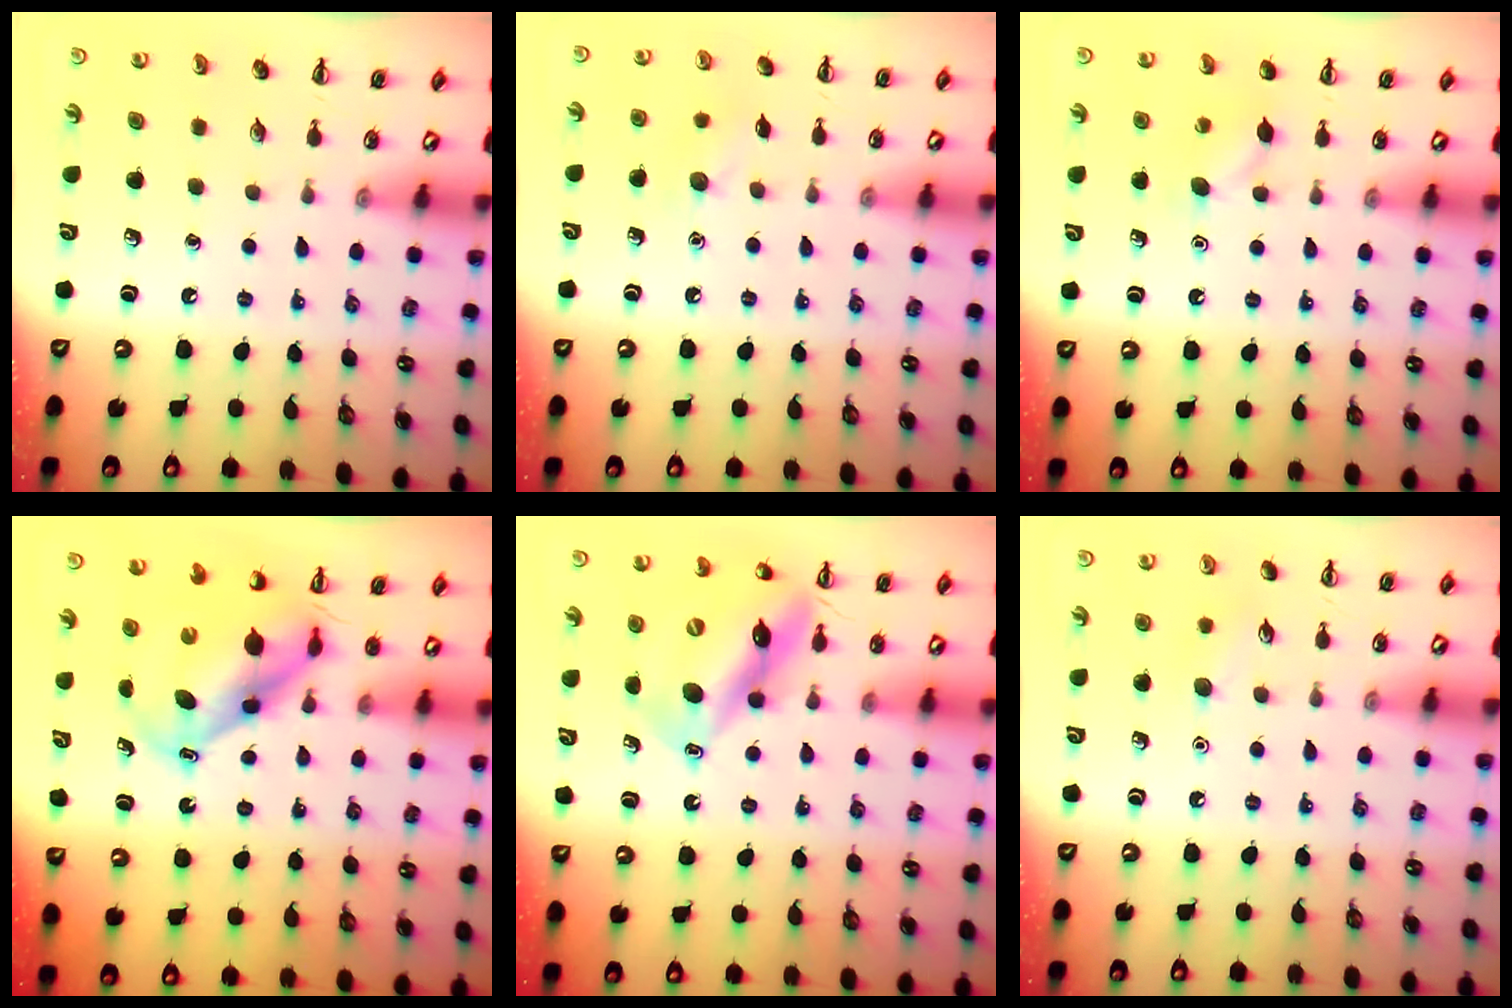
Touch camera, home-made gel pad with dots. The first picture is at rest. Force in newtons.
{"total": 7.3, "press": 7.1, "slide": 1.6}
{"total": 7.0, "press": 6.8, "slide": 1.6}
{"total": 6.4, "press": 6.2, "slide": 1.6}
{"total": 13.3, "press": 12.7, "slide": 4.0}
{"total": 6.3, "press": 6.1, "slide": 1.7}